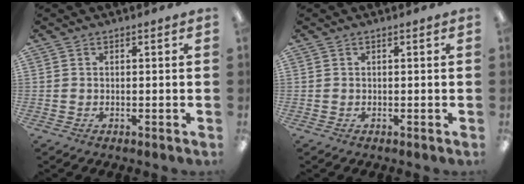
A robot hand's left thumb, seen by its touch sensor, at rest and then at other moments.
{"total": 0.0}